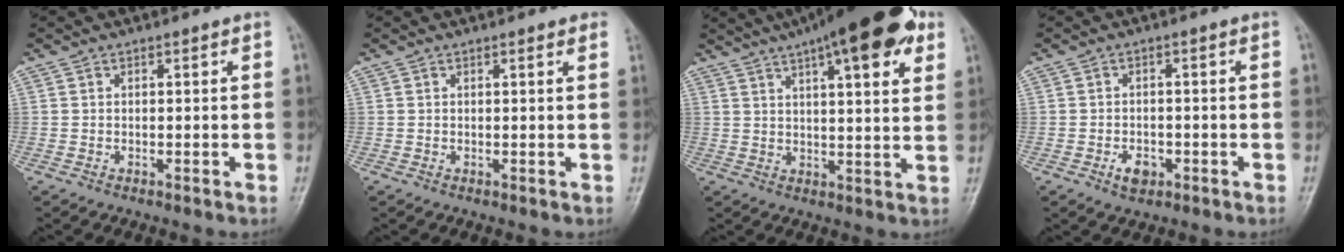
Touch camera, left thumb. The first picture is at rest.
{"total": 1.4, "force": [0.9, 0.4, 1.0], "torque": [-0.006, 0.001, 0.006]}
{"total": 19.6, "force": [10.9, 5.7, 15.3], "torque": [-0.212, -0.002, 0.154]}
{"total": 3.6, "force": [-1.6, 2.4, 2.1], "torque": [-0.027, 0.009, -0.026]}